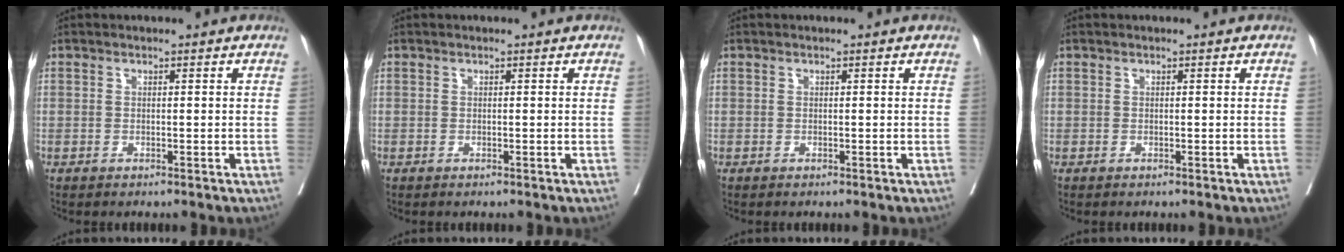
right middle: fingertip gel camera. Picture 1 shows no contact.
{"total": 0.0}
{"total": 0.0}
{"total": 0.0}